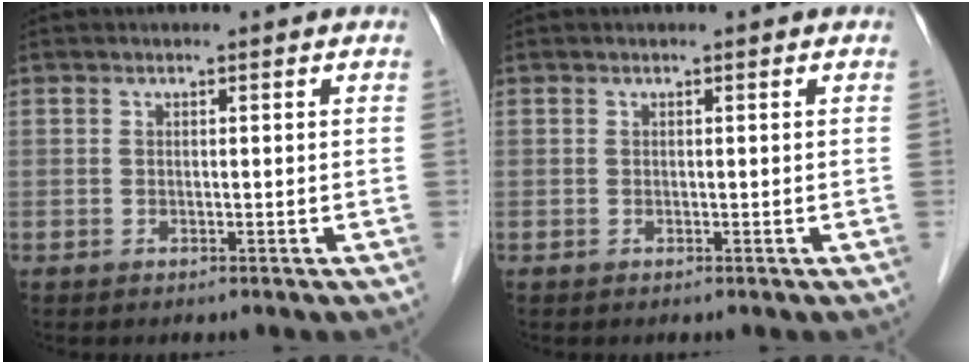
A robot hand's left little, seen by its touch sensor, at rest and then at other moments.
{"total": 0.0}